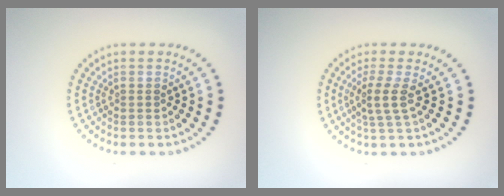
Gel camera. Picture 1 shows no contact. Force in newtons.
{"total": 2.2, "press": 1.7, "slide": 1.4}